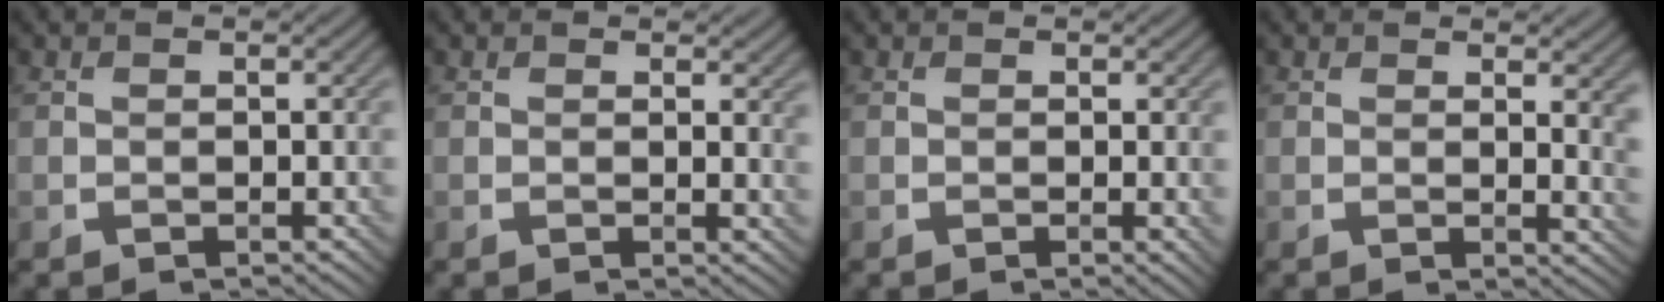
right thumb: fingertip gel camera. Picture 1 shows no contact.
{"total": 1.7, "force": [0.7, 0.4, 1.5], "torque": [-0.022, -0.007, 0.011]}
{"total": 1.1, "force": [0.1, 0.2, 1.1], "torque": [-0.016, -0.005, -0.001]}
{"total": 3.5, "force": [1.2, 0.8, 3.2], "torque": [-0.049, -0.002, 0.018]}